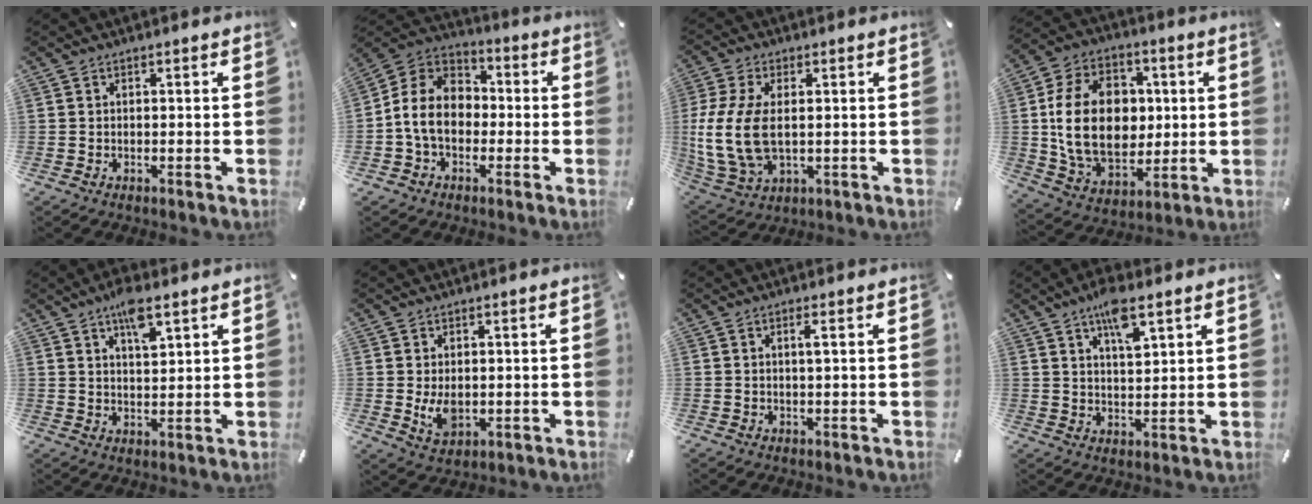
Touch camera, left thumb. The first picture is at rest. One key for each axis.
{"total": 10.8, "fx": -2.7, "fy": 8.6, "fz": 5.9, "tx": -0.146, "ty": 0.022, "tz": -0.054}
{"total": 12.7, "fx": 0.4, "fy": 7.2, "fz": 10.4, "tx": -0.239, "ty": -0.011, "tz": 0.009}
{"total": 20.3, "fx": 1.5, "fy": 15.4, "fz": 13.2, "tx": -0.256, "ty": 0.003, "tz": 0.029}
{"total": 7.2, "fx": 4.6, "fy": 2.7, "fz": 4.9, "tx": -0.083, "ty": -0.016, "tz": 0.078}
{"total": 5.4, "fx": -0.1, "fy": 3.7, "fz": 4.0, "tx": -0.083, "ty": -0.005, "tz": -0.001}
{"total": 1.7, "fx": 0.4, "fy": 0.0, "fz": 1.7, "tx": -0.034, "ty": -0.002, "tz": 0.006}
{"total": 8.1, "fx": 5.3, "fy": 2.7, "fz": 5.6, "tx": -0.099, "ty": -0.019, "tz": 0.090}